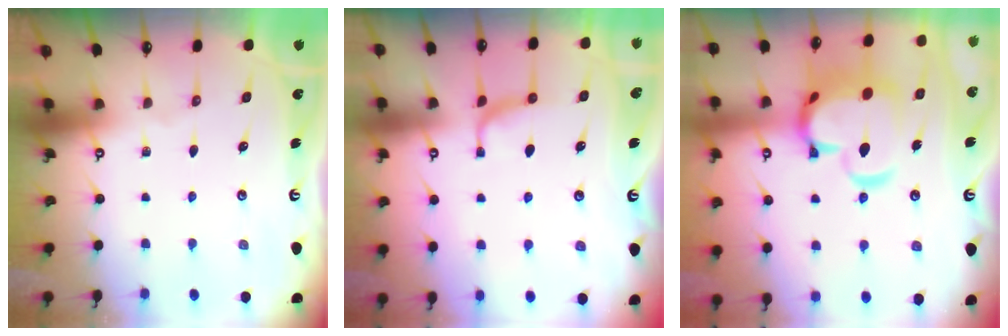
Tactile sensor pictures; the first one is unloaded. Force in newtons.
{"total": 1.7, "press": 1.6, "slide": 0.7}
{"total": 10.0, "press": 9.9, "slide": 1.6}